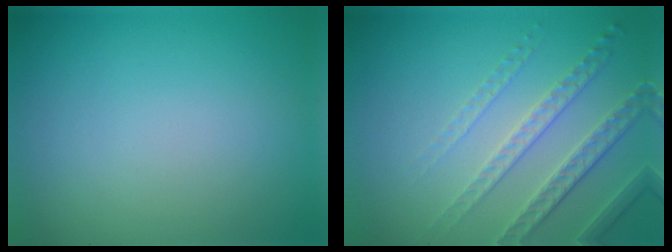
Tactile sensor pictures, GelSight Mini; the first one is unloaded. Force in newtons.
{"total": 5.0, "press": 3.3, "slide": 3.7}